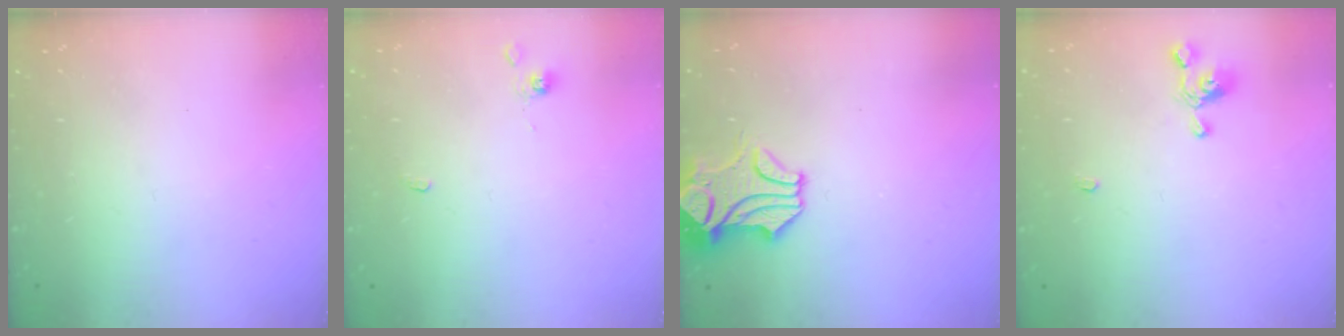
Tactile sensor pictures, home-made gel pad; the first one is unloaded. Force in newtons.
{"total": 0.0}
{"total": 1.5, "press": 0.9, "slide": 1.2}
{"total": 3.0, "press": 3.0, "slide": 0.2}